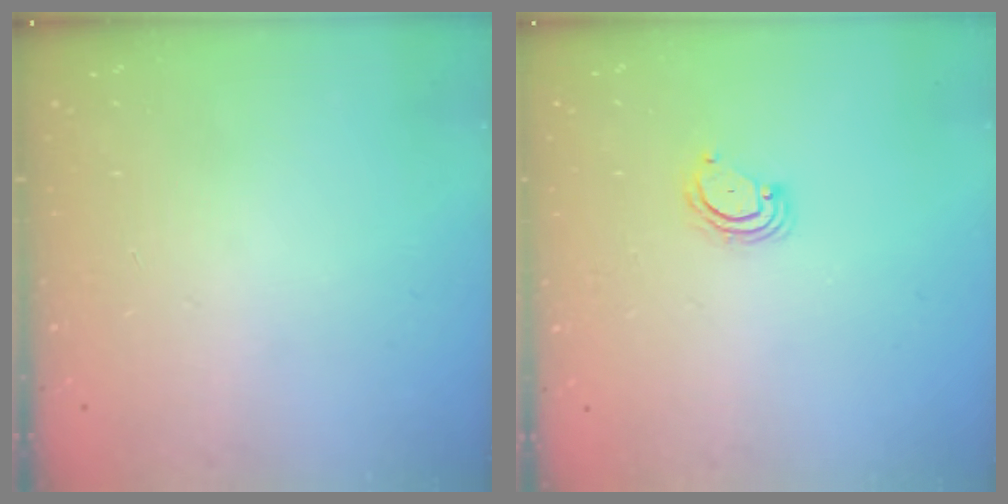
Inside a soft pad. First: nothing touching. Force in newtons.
{"total": 2.3, "press": 2.3, "slide": 0.2}